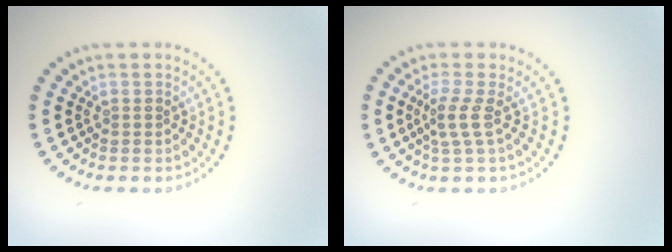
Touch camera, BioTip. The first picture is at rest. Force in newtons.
{"total": 2.0, "press": 1.3, "slide": 1.6}